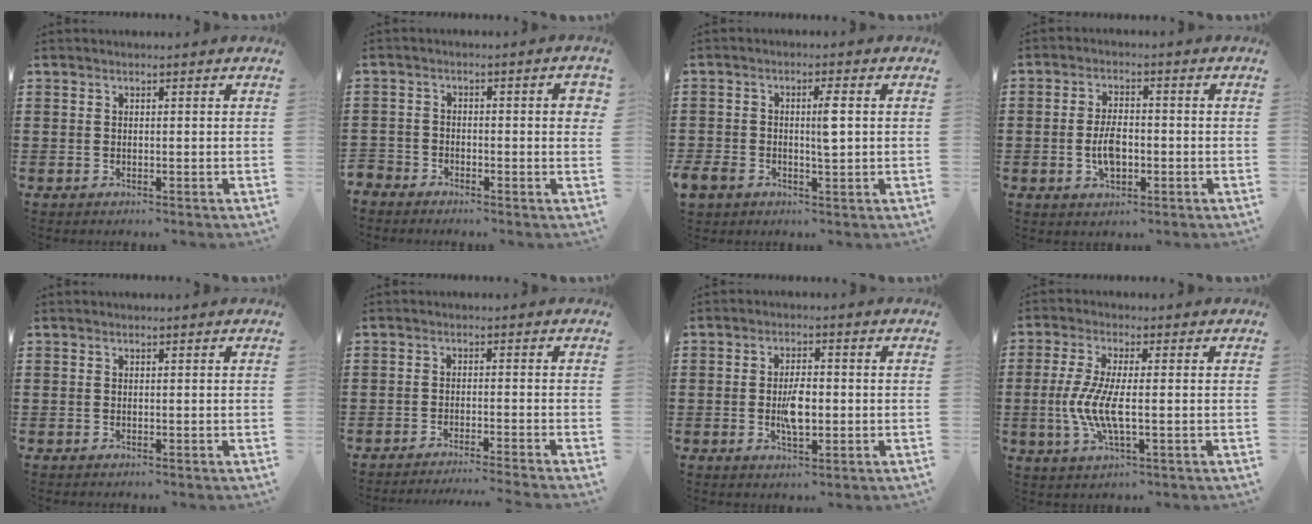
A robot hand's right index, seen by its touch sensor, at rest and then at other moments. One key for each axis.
{"total": 2.7, "fx": -2.3, "fy": 0.9, "fz": 1.2, "tx": -0.019, "ty": 0.006, "tz": -0.049}
{"total": 4.2, "fx": -0.2, "fy": 1.8, "fz": 3.7, "tx": -0.091, "ty": -0.001, "tz": -0.014}
{"total": 5.0, "fx": -1.0, "fy": 2.6, "fz": 4.2, "tx": -0.082, "ty": 0.007, "tz": -0.019}
{"total": 0.0}
{"total": 2.2, "fx": -2.0, "fy": -0.6, "fz": 0.5, "tx": -0.009, "ty": -0.001, "tz": -0.042}
{"total": 5.0, "fx": -0.5, "fy": 2.0, "fz": 4.6, "tx": -0.086, "ty": -0.004, "tz": -0.016}
{"total": 7.0, "fx": -1.2, "fy": 1.7, "fz": 6.7, "tx": -0.159, "ty": -0.015, "tz": -0.033}